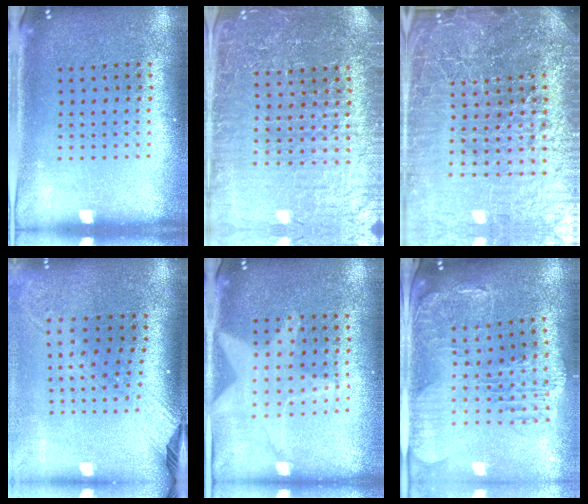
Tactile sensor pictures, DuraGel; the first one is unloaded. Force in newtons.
{"total": 4.7, "press": 4.4, "slide": 1.6}
{"total": 7.7, "press": 6.7, "slide": 3.9}
{"total": 2.4, "press": 1.8, "slide": 1.7}
{"total": 1.1, "press": 1.1, "slide": 0.1}
{"total": 1.8, "press": 1.6, "slide": 0.7}